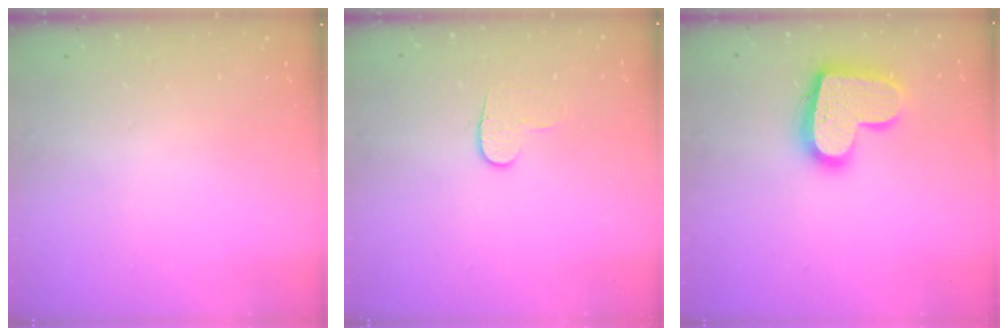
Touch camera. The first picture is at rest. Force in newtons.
{"total": 6.2, "press": 6.1, "slide": 0.6}
{"total": 17.3, "press": 17.3, "slide": 1.1}